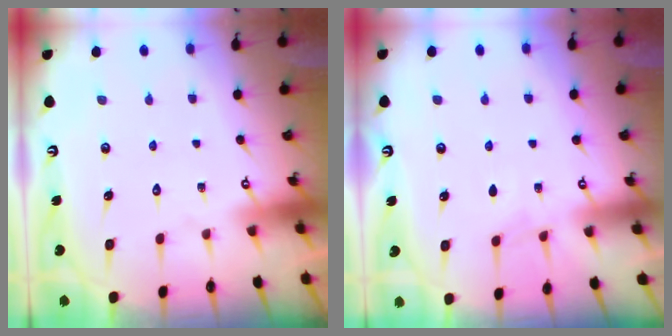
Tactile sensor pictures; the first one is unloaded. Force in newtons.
{"total": 2.3, "press": 2.3, "slide": 0.4}